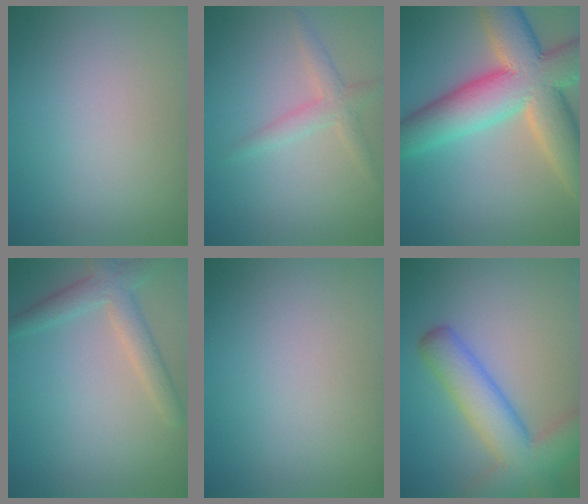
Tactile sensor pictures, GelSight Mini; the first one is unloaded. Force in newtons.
{"total": 2.2, "press": 2.1, "slide": 0.1}
{"total": 11.8, "press": 11.7, "slide": 0.9}
{"total": 3.3, "press": 3.3, "slide": 0.1}
{"total": 0.0}
{"total": 6.9, "press": 6.9, "slide": 0.4}